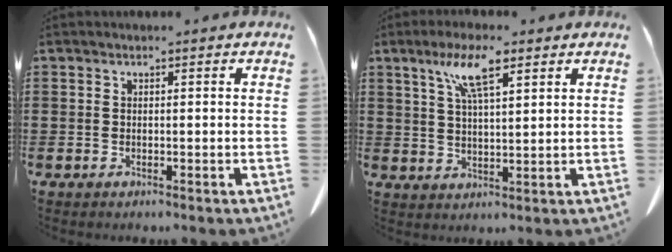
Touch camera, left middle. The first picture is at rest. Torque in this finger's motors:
{"motor_torque": [0.87, 0.32, 0.41, 0.15]}